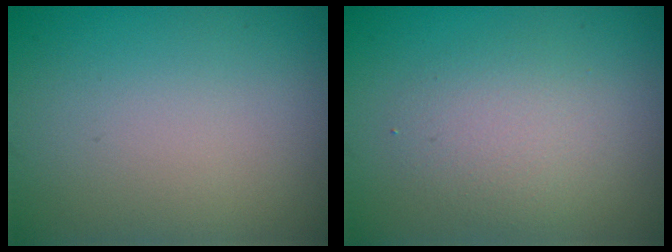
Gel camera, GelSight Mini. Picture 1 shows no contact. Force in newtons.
{"total": 2.9, "press": 2.9, "slide": 0.2}